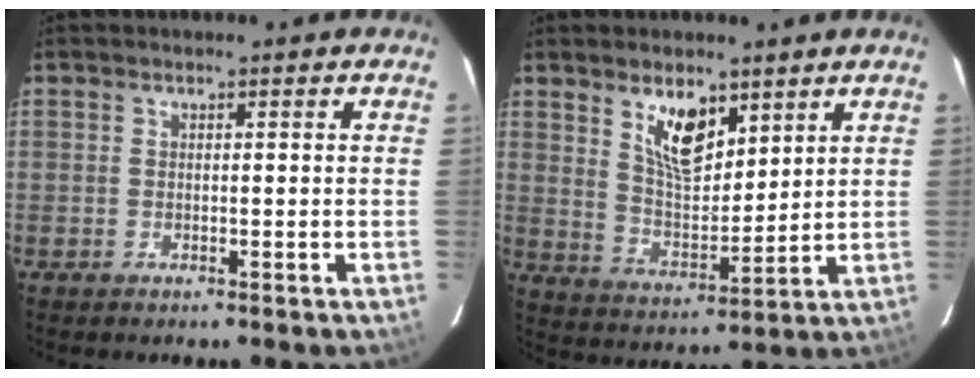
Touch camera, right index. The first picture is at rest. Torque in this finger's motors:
{"motor_torque": [0.55, 0.55, 0.26, 0.09]}